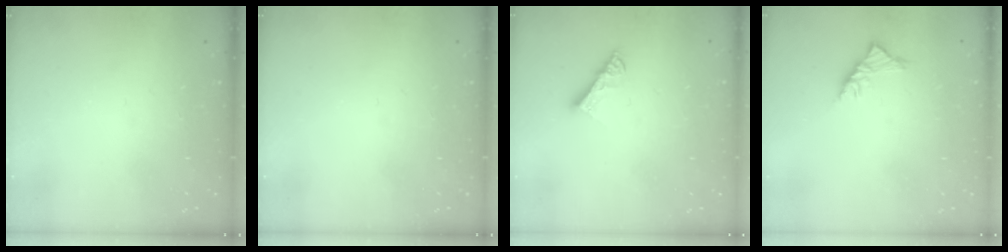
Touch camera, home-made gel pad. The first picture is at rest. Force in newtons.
{"total": 0.0}
{"total": 6.1, "press": 6.1, "slide": 0.4}
{"total": 3.5, "press": 3.4, "slide": 1.0}